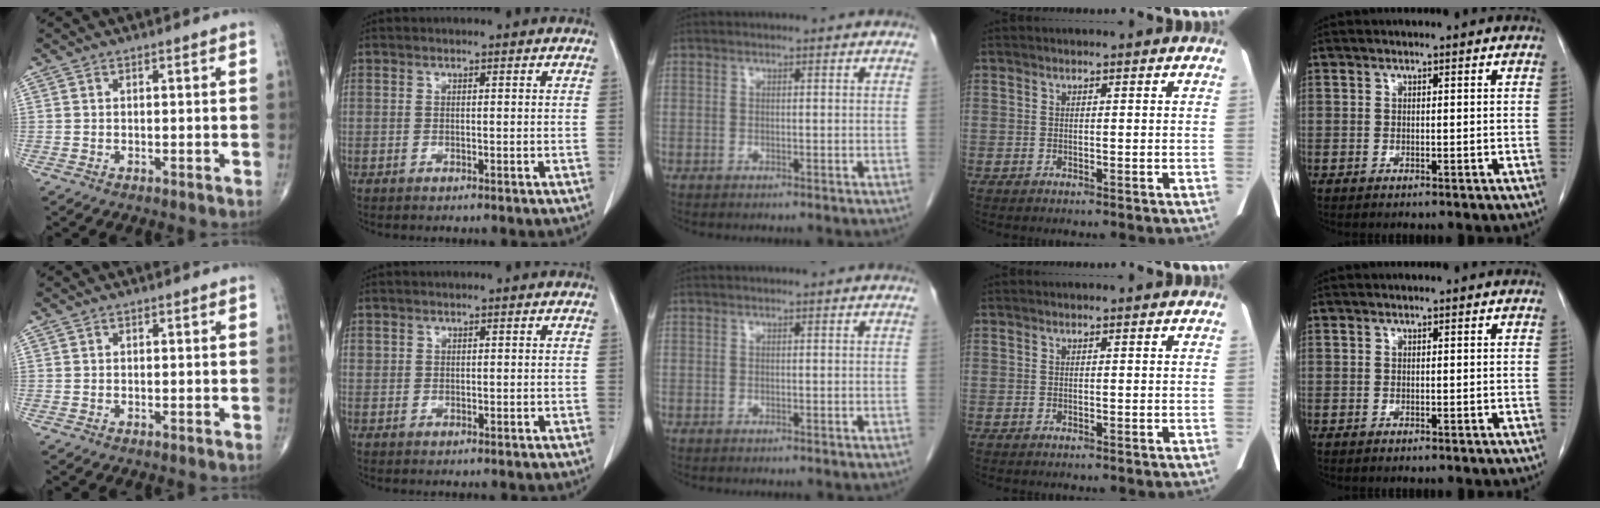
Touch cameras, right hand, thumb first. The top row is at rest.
{"index": {"total": 1.3, "force": [0.5, 1.1, 0.5], "torque": [-0.003, 0.006, 0.011]}}